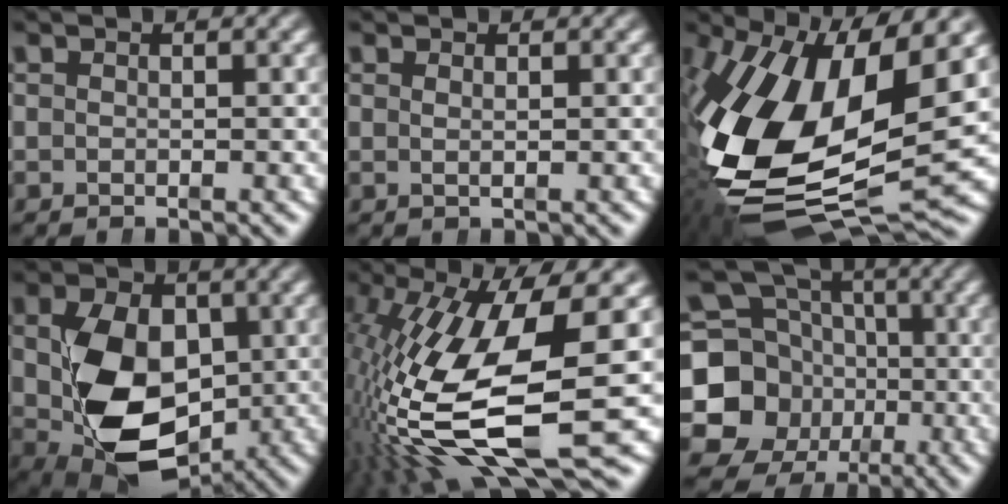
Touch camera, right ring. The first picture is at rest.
{"total": 0.8, "force": [0.2, -0.6, 0.5], "torque": [-0.009, -0.006, 0.009]}
{"total": 18.0, "force": [-2.3, 9.6, 15.0], "torque": [-0.312, -0.043, -0.004]}
{"total": 11.9, "force": [-2.1, 7.6, 8.9], "torque": [-0.189, -0.055, -0.007]}
{"total": 13.3, "force": [-2.2, 5.4, 12.0], "torque": [-0.235, -0.038, -0.008]}
{"total": 16.3, "force": [-2.4, 14.7, 6.5], "torque": [-0.156, -0.072, -0.034]}